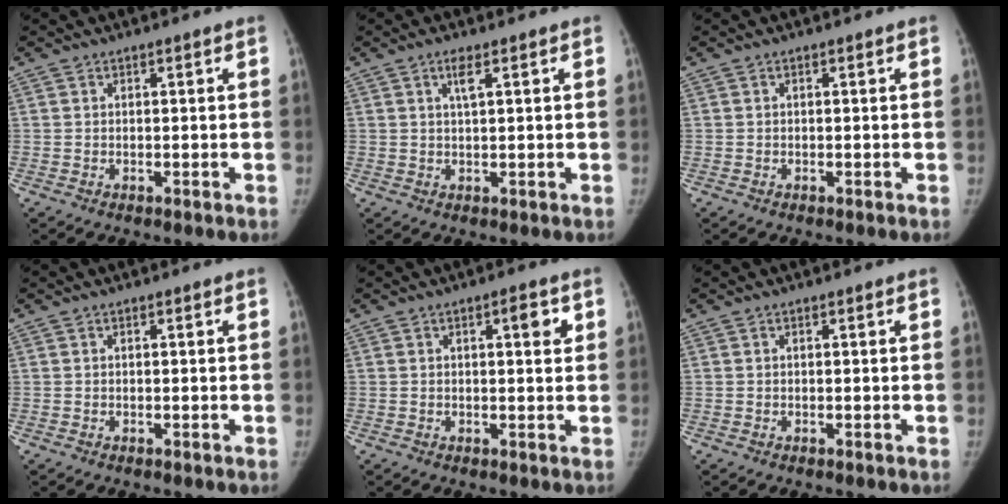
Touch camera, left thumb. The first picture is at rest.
{"total": 2.3, "force": [1.0, 0.6, 2.0], "torque": [-0.038, -0.003, 0.020]}
{"total": 0.0}
{"total": 0.0}
{"total": 3.2, "force": [1.1, 1.0, 2.8], "torque": [-0.030, 0.000, 0.013]}
{"total": 0.0}